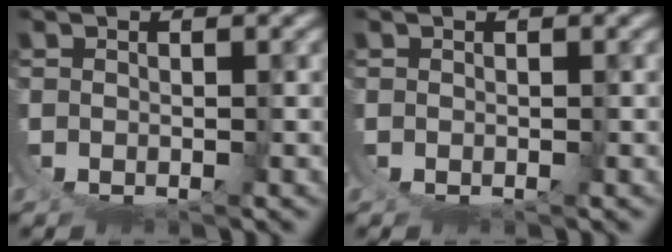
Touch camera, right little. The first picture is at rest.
{"total": 0.0}